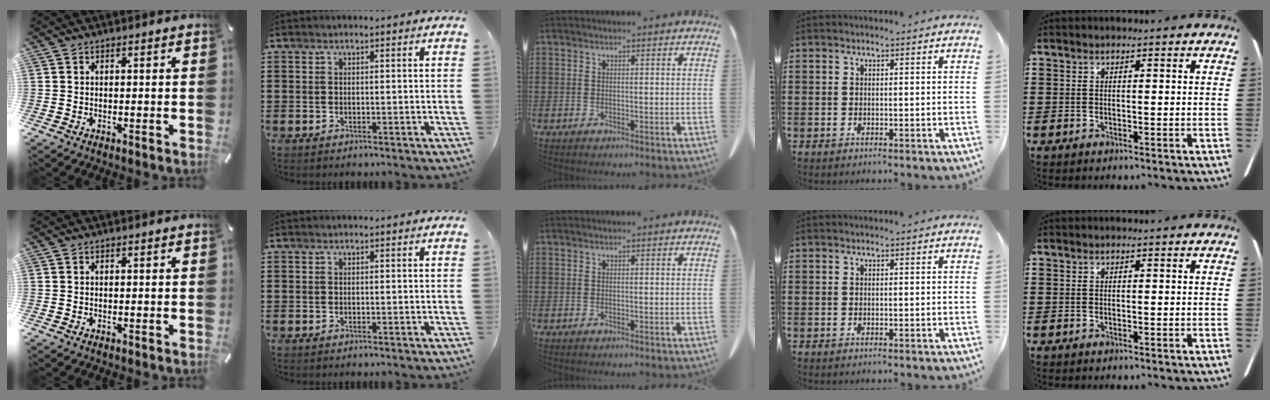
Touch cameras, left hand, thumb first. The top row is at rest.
{}